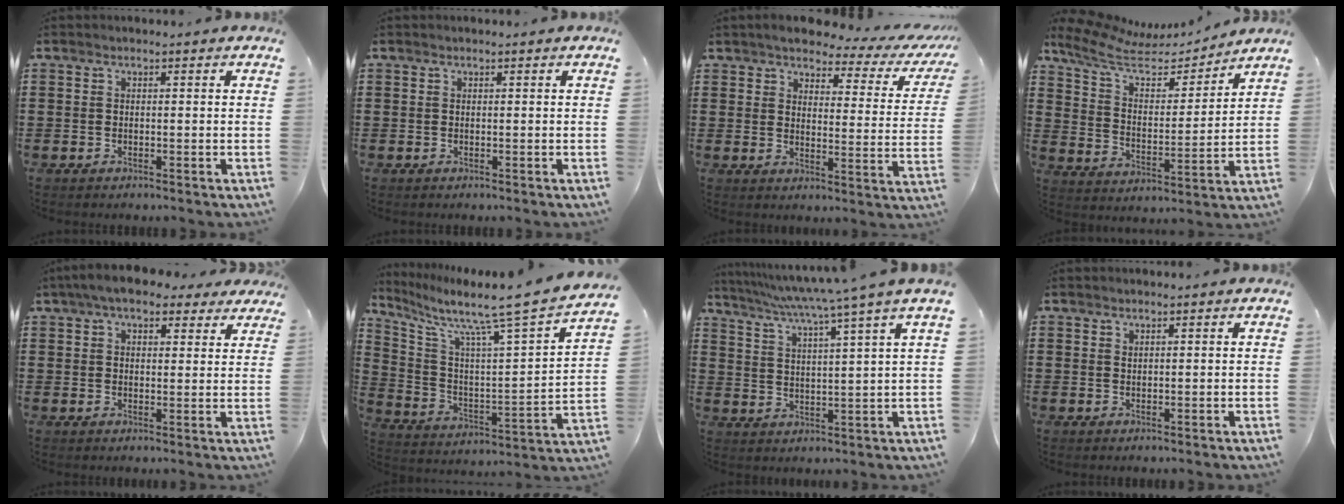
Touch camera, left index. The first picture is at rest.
{"total": 0.0}
{"total": 4.2, "force": [3.7, 0.8, 1.9], "torque": [-0.053, -0.022, 0.056]}
{"total": 8.5, "force": [6.7, 3.0, 4.2], "torque": [-0.112, -0.033, 0.114]}
{"total": 6.1, "force": [4.9, 2.0, 3.2], "torque": [-0.076, 0.004, 0.090]}
{"total": 8.8, "force": [7.5, -0.1, 4.7], "torque": [-0.119, -0.068, 0.110]}
{"total": 5.5, "force": [4.4, -1.7, 2.9], "torque": [-0.074, -0.041, 0.065]}
{"total": 0.7, "force": [0.7, 0.2, 0.2], "torque": [-0.006, 0.000, 0.014]}